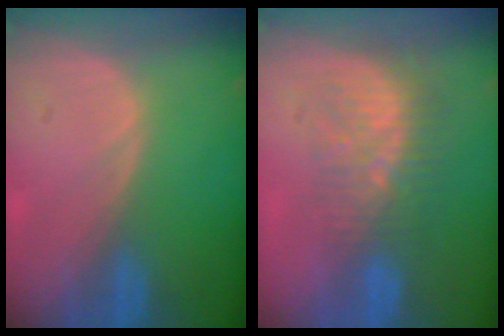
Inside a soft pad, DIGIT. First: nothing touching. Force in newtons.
{"total": 8.4, "press": 7.2, "slide": 4.2}